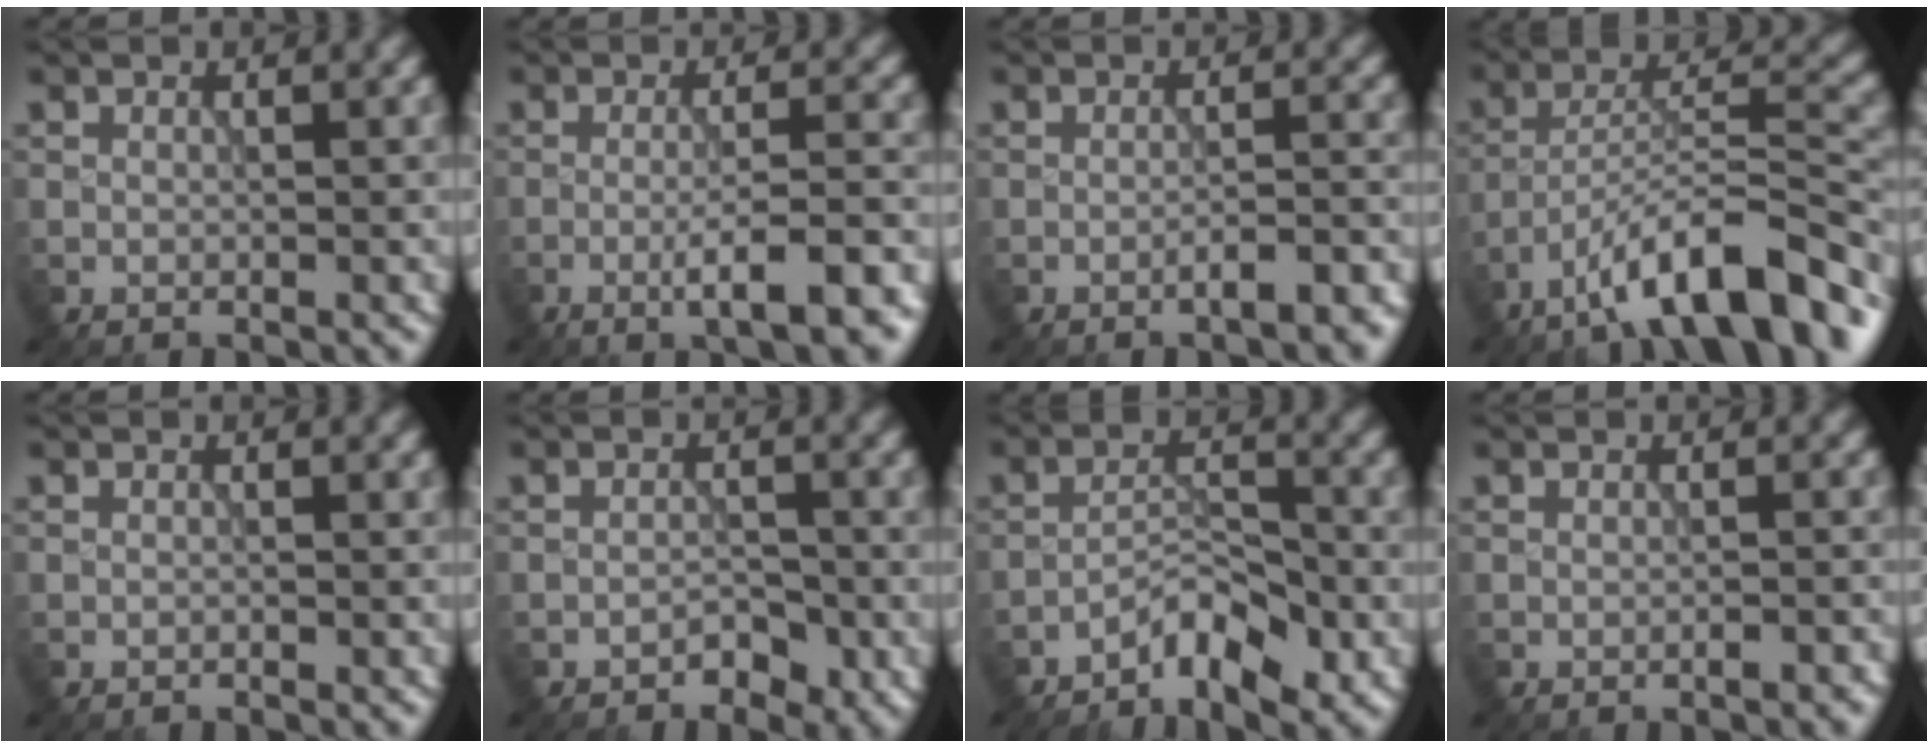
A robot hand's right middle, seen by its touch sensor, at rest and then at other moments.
{"total": 6.5, "force": [-3.1, 1.0, 5.7], "torque": [-0.084, 0.007, -0.052]}
{"total": 3.7, "force": [-2.1, 1.0, 2.9], "torque": [-0.034, 0.008, -0.031]}
{"total": 11.5, "force": [-7.9, 3.2, 7.7], "torque": [-0.116, 0.018, -0.141]}
{"total": 0.0}
{"total": 1.4, "force": [-1.0, 0.8, 0.6], "torque": [-0.007, 0.005, -0.016]}
{"total": 3.5, "force": [-2.6, 1.1, 2.1], "torque": [-0.033, 0.012, -0.050]}
{"total": 1.3, "force": [-0.6, 0.5, 1.1], "torque": [-0.010, 0.002, -0.011]}